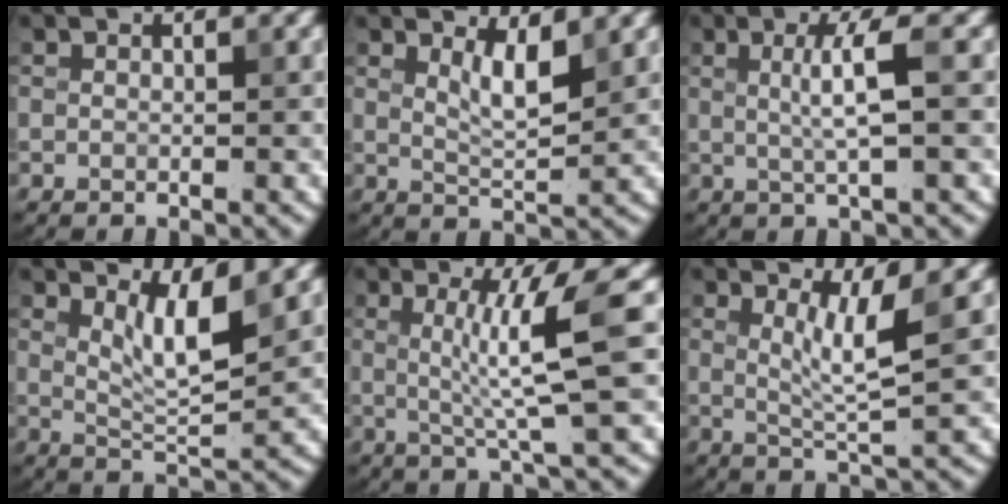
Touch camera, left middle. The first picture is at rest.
{"total": 2.4, "force": [1.2, 0.4, 2.0], "torque": [-0.041, -0.004, 0.028]}
{"total": 3.1, "force": [0.3, 0.2, 3.1], "torque": [-0.059, 0.004, 0.006]}
{"total": 3.4, "force": [1.7, 0.6, 2.9], "torque": [-0.059, -0.007, 0.037]}
{"total": 5.6, "force": [0.7, 0.1, 5.6], "torque": [-0.099, 0.000, 0.018]}
{"total": 3.1, "force": [0.9, 0.3, 2.9], "torque": [-0.056, -0.007, 0.023]}